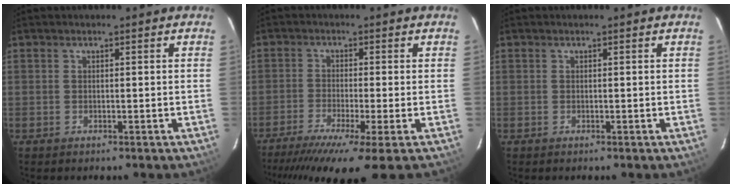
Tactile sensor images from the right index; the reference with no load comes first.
{"total": 11.0, "force": [-8.1, -0.3, 7.5], "torque": [-0.160, -0.037, -0.137]}
{"total": 0.0}